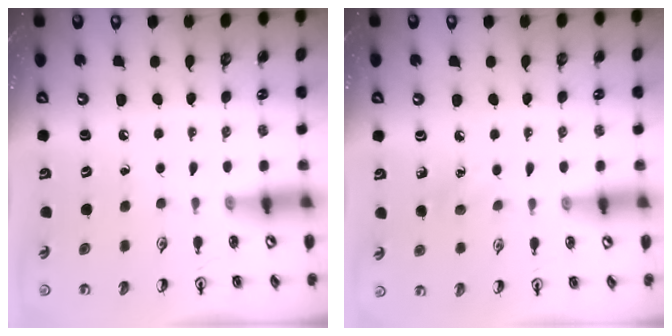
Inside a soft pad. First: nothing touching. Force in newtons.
{"total": 5.3, "press": 5.0, "slide": 1.6}